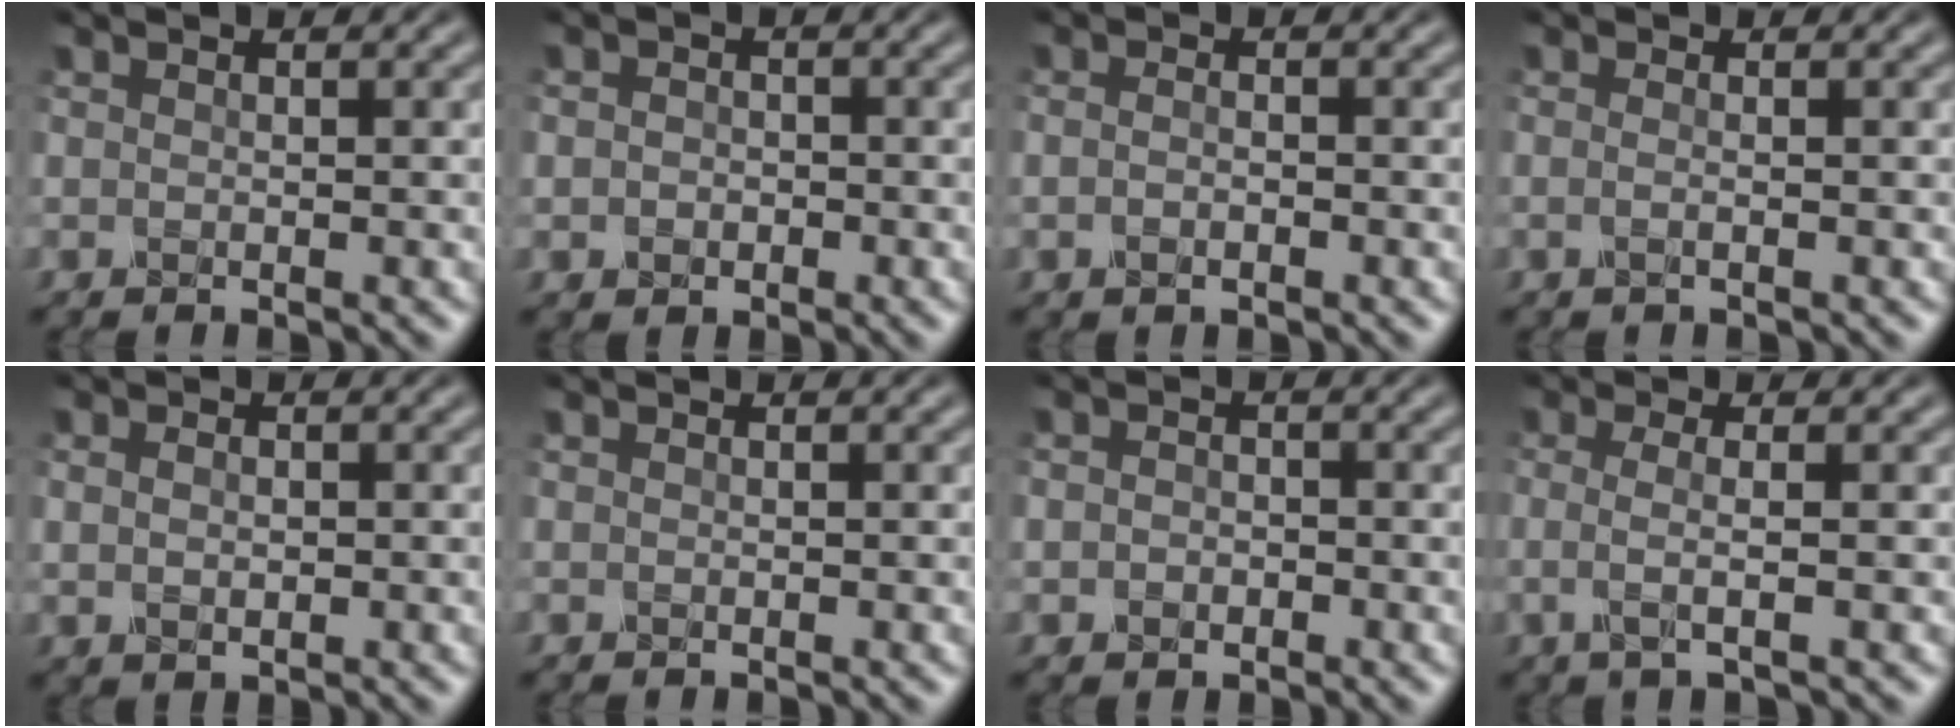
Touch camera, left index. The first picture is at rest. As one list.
[{"total": 1.6, "force": [-0.3, 1.4, 0.7], "torque": [-0.002, -0.004, -0.010]}, {"total": 1.3, "force": [-0.4, 0.6, 1.0], "torque": [-0.023, -0.001, -0.011]}, {"total": 1.2, "force": [-0.1, 0.5, 1.1], "torque": [-0.011, -0.010, -0.014]}, {"total": 1.5, "force": [0.2, 1.1, 1.1], "torque": [-0.021, 0.000, 0.007]}, {"total": 0.0}, {"total": 1.3, "force": [-0.4, 1.1, 0.6], "torque": [-0.009, -0.002, -0.011]}, {"total": 2.7, "force": [-0.2, 0.9, 2.6], "torque": [-0.047, -0.004, -0.008]}]